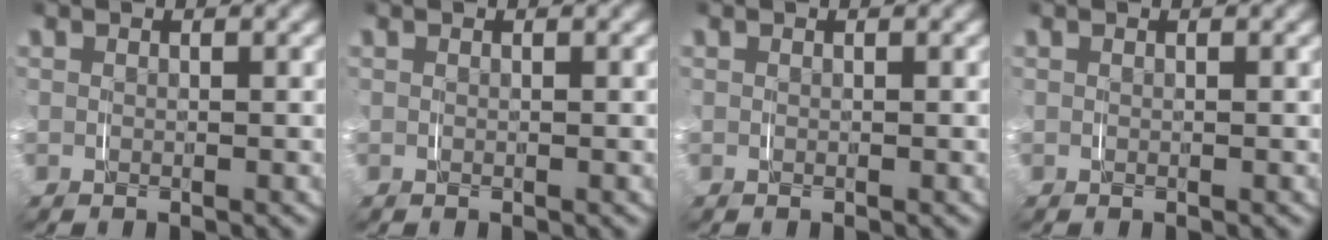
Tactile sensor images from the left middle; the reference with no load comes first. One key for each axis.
{"total": 0.0}
{"total": 0.0}
{"total": 0.0}